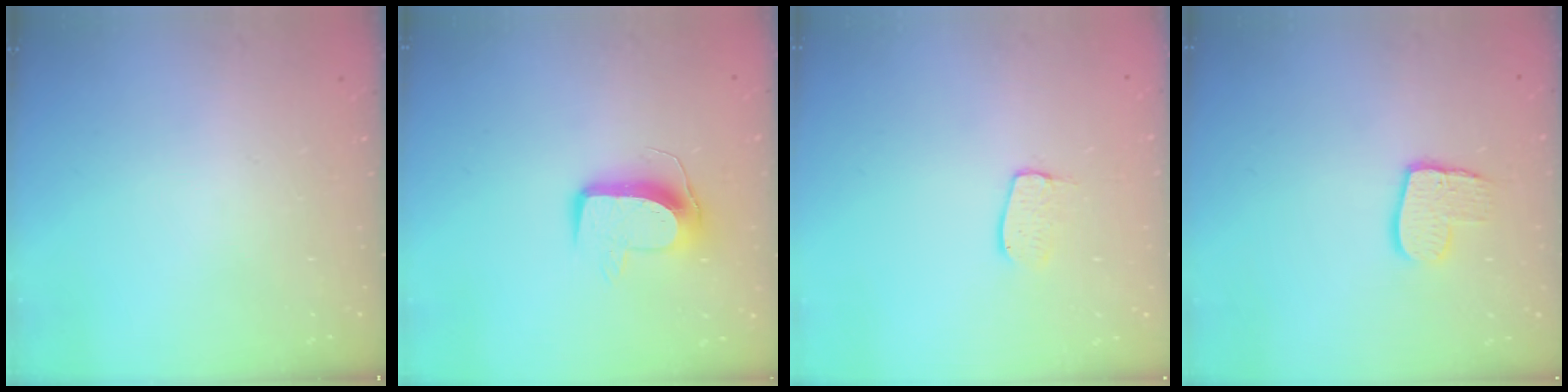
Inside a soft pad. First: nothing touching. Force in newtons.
{"total": 10.3, "press": 10.3, "slide": 0.7}
{"total": 6.5, "press": 6.5, "slide": 0.4}
{"total": 9.8, "press": 9.8, "slide": 0.9}